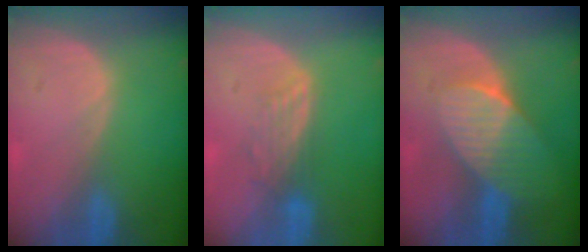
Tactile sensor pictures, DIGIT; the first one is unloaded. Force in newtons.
{"total": 3.9, "press": 3.3, "slide": 2.1}
{"total": 7.7, "press": 6.9, "slide": 3.4}